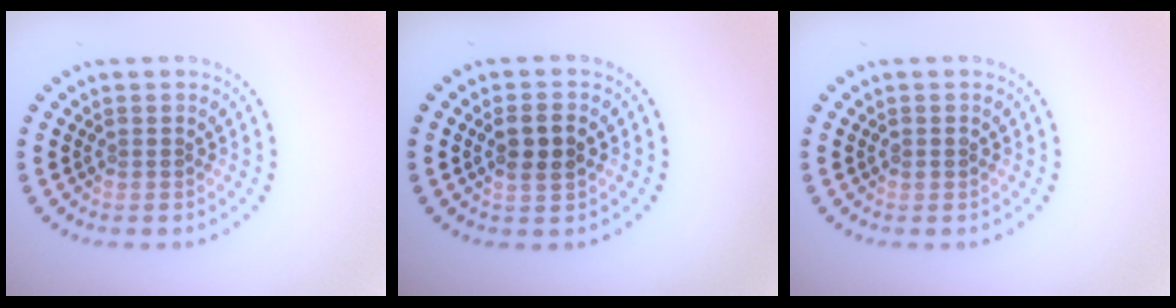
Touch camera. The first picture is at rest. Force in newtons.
{"total": 2.6, "press": 2.5, "slide": 0.6}
{"total": 0.6, "press": 0.6, "slide": 0.1}